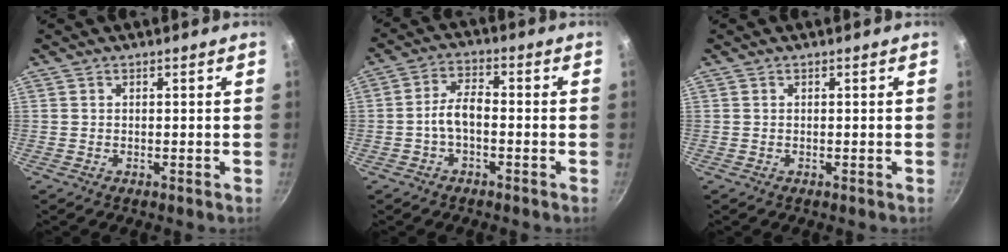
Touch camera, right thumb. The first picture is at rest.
{"total": 5.2, "force": [-1.6, 2.6, 4.3], "torque": [-0.080, 0.029, -0.036]}
{"total": 0.0}